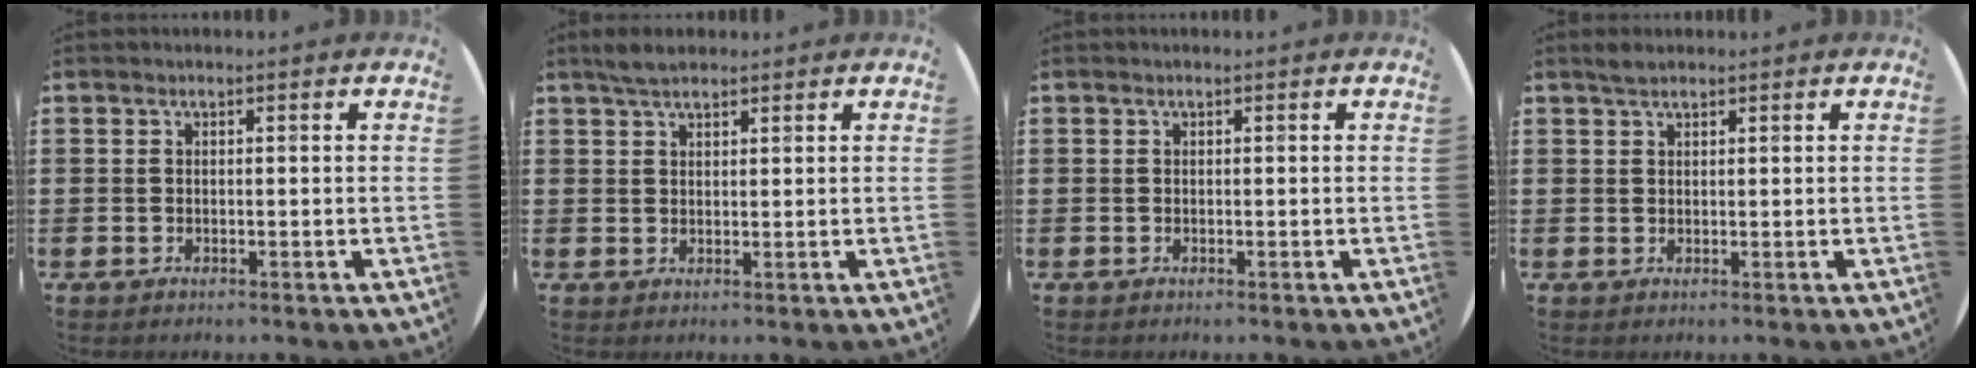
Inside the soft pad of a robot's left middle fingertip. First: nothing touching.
{"total": 2.8, "force": [2.3, 0.9, 1.2], "torque": [-0.019, 0.004, 0.042]}
{"total": 0.0}
{"total": 1.4, "force": [1.2, 0.4, 0.5], "torque": [-0.011, 0.004, 0.022]}